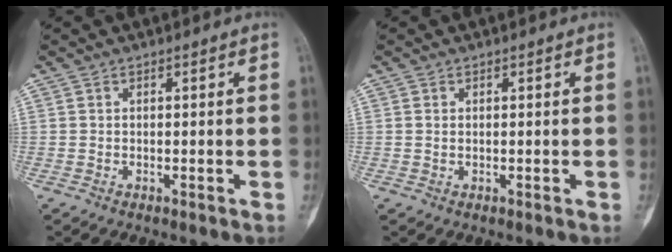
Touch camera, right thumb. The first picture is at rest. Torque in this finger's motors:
{"motor_torque": [-0.17, -0.48, 0.11, 0.26, -0.02]}